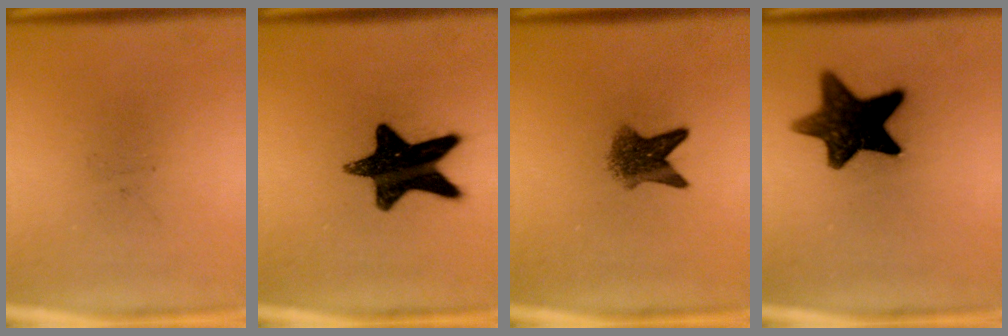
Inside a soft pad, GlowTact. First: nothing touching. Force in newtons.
{"total": 15.1}
{"total": 5.2}
{"total": 12.5}